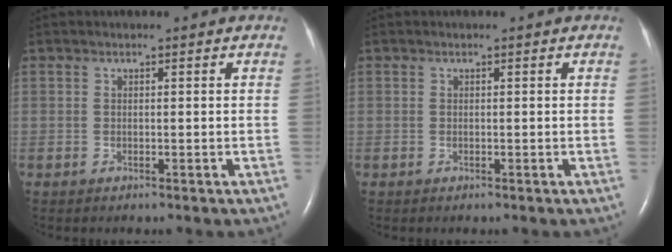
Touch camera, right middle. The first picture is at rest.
{"total": 0.0}